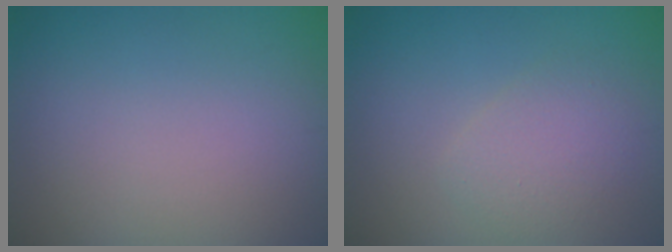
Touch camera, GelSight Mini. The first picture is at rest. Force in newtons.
{"total": 2.4, "press": 2.4, "slide": 0.1}